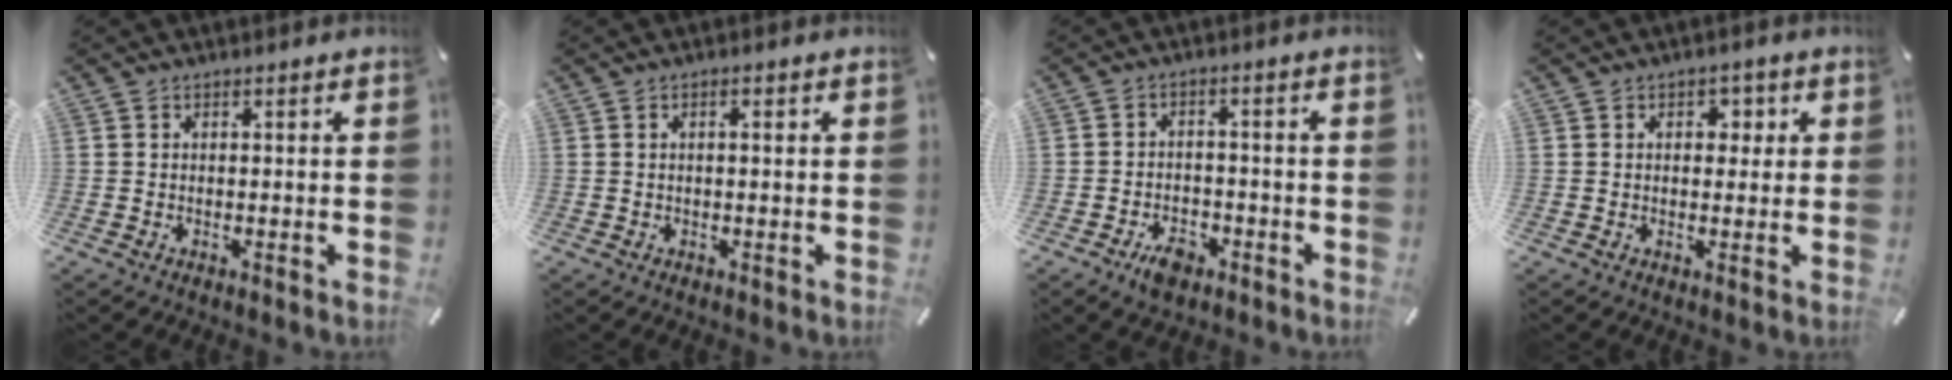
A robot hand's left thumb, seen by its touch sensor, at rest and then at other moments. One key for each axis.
{"total": 1.3, "fx": 0.2, "fy": 0.4, "fz": 1.2, "tx": -0.024, "ty": 0.004, "tz": 0.001}
{"total": 5.5, "fx": -3.4, "fy": 3.4, "fz": 2.7, "tx": -0.041, "ty": 0.017, "tz": -0.065}
{"total": 3.1, "fx": 0.7, "fy": 2.4, "fz": 1.8, "tx": -0.008, "ty": -0.003, "tz": 0.000}